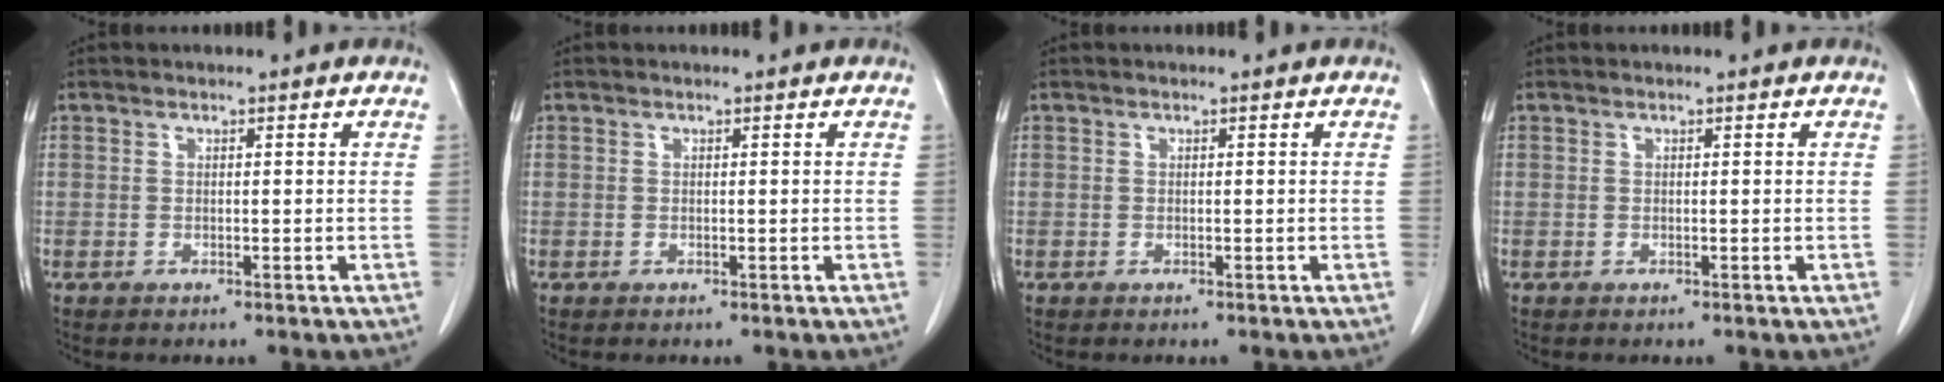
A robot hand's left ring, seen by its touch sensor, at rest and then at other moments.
{"total": 0.0}
{"total": 0.0}
{"total": 0.0}